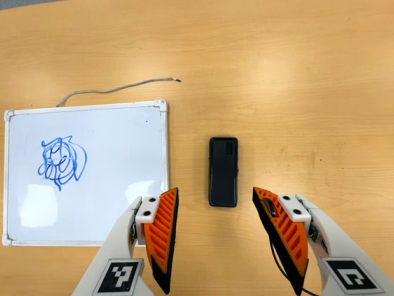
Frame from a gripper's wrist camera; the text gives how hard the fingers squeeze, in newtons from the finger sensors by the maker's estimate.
{"total": 0.0}